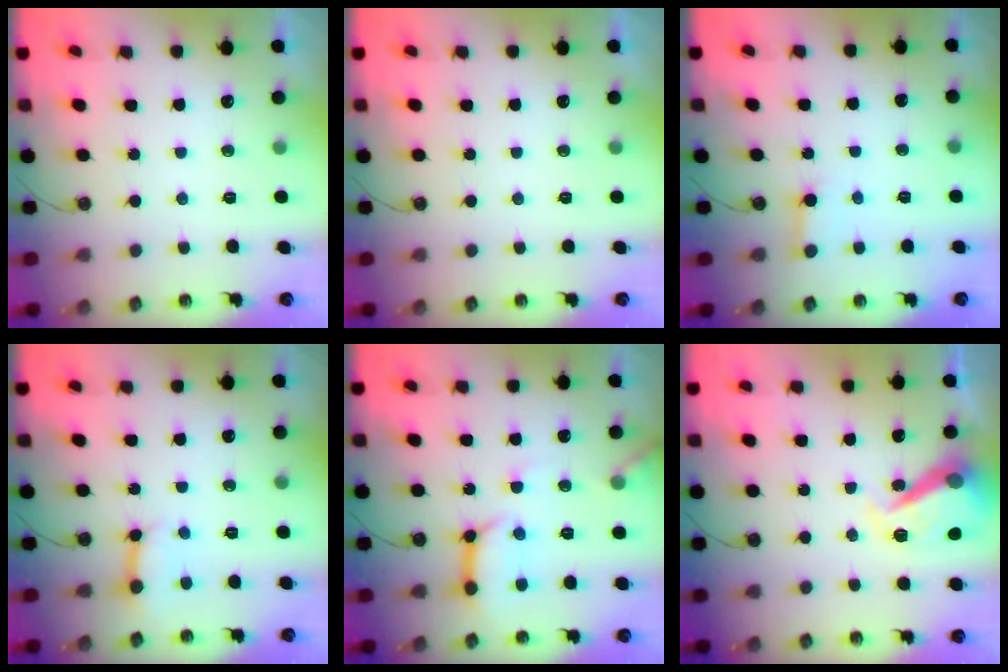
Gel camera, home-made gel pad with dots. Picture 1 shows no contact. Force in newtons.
{"total": 0.0}
{"total": 2.6, "press": 2.6, "slide": 0.3}
{"total": 7.2, "press": 7.1, "slide": 0.9}
{"total": 11.8, "press": 11.7, "slide": 1.3}
{"total": 16.6, "press": 16.6, "slide": 0.3}